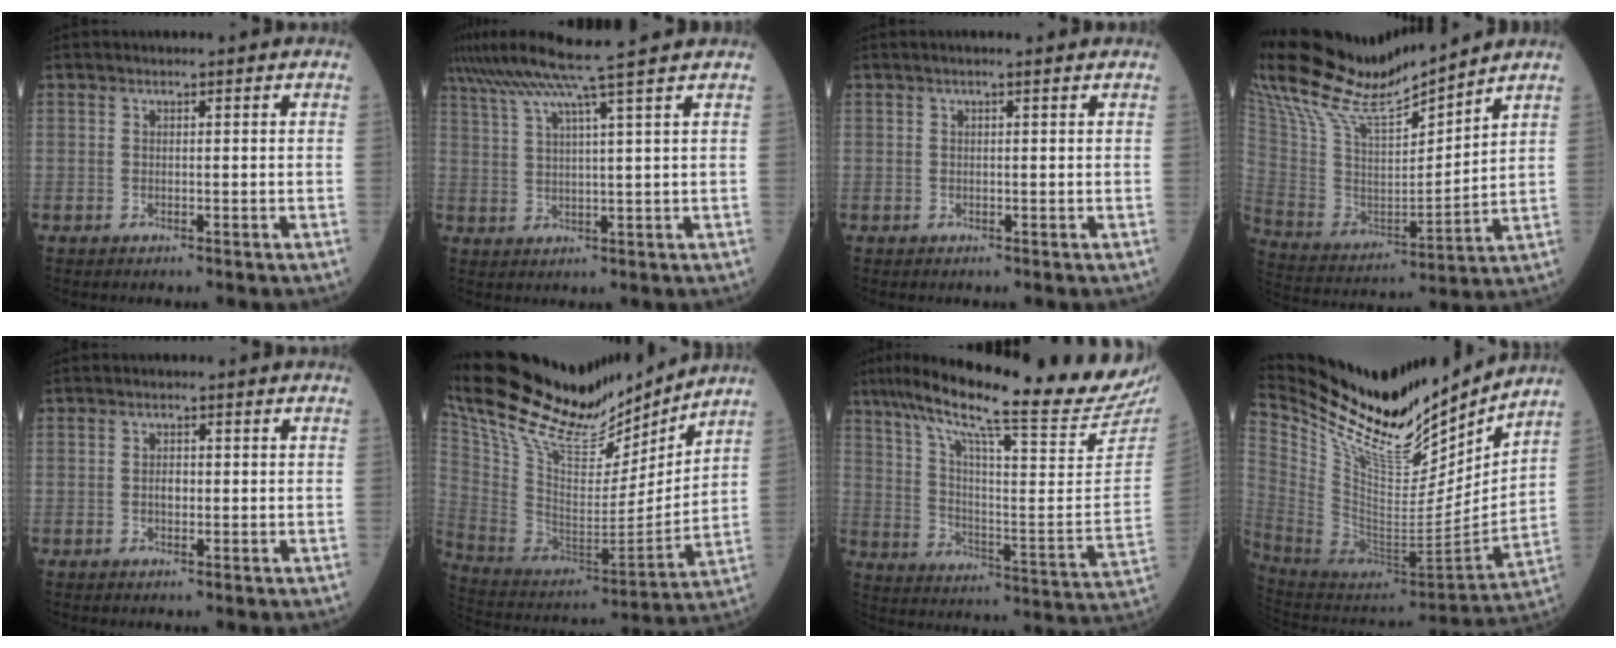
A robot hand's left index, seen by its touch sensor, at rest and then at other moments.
{"total": 10.9, "force": [8.7, -2.6, 6.1], "torque": [-0.107, 0.003, 0.135]}
{"total": 1.7, "force": [1.4, -0.2, 0.9], "torque": [-0.014, 0.011, 0.021]}
{"total": 15.1, "force": [14.1, 0.7, 5.2], "torque": [-0.122, -0.002, 0.278]}
{"total": 1.4, "force": [-0.1, 0.9, 1.1], "torque": [-0.019, 0.002, -0.002]}
{"total": 25.7, "force": [22.4, 5.8, 11.3], "torque": [-0.230, -0.010, 0.374]}
{"total": 27.9, "force": [23.5, 0.5, 15.1], "torque": [-0.250, -0.064, 0.323]}
{"total": 24.7, "force": [21.8, 4.6, 10.7], "torque": [-0.202, -0.046, 0.369]}